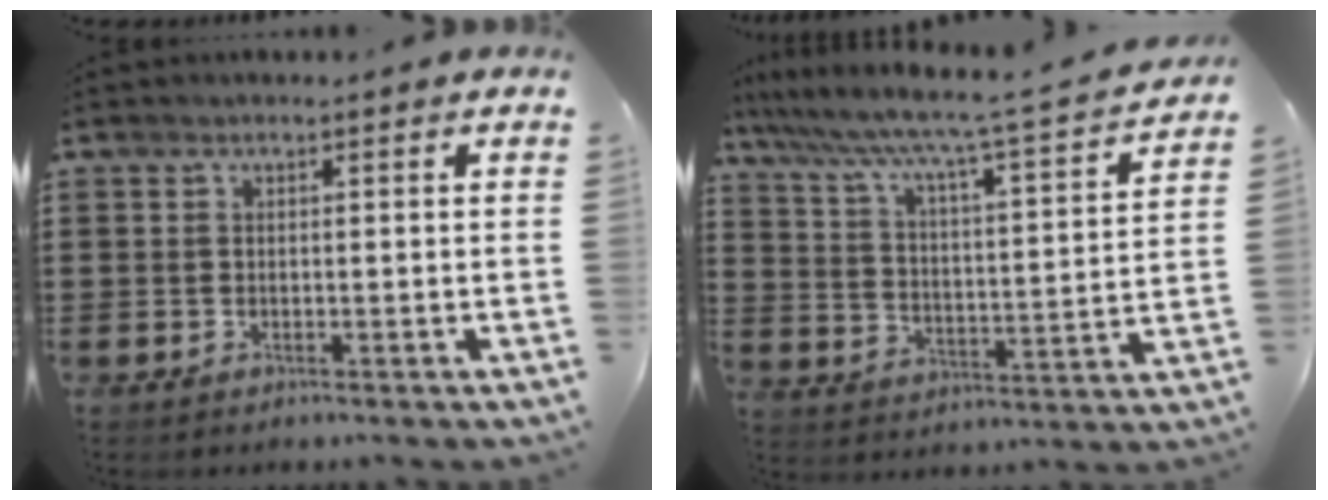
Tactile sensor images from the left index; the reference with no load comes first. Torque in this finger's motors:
{"motor_torque": [2.14, 0.00, 0.40, 0.21]}